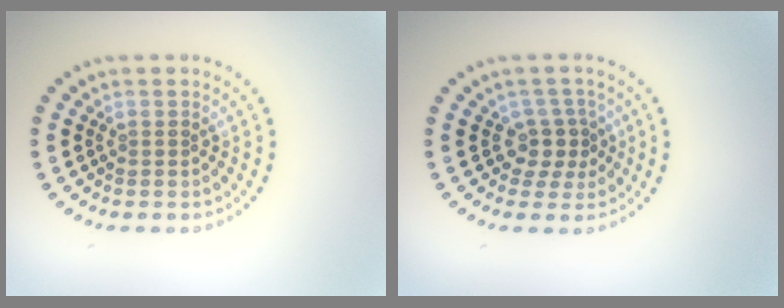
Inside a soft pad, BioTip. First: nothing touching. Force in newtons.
{"total": 2.5, "press": 1.8, "slide": 1.8}